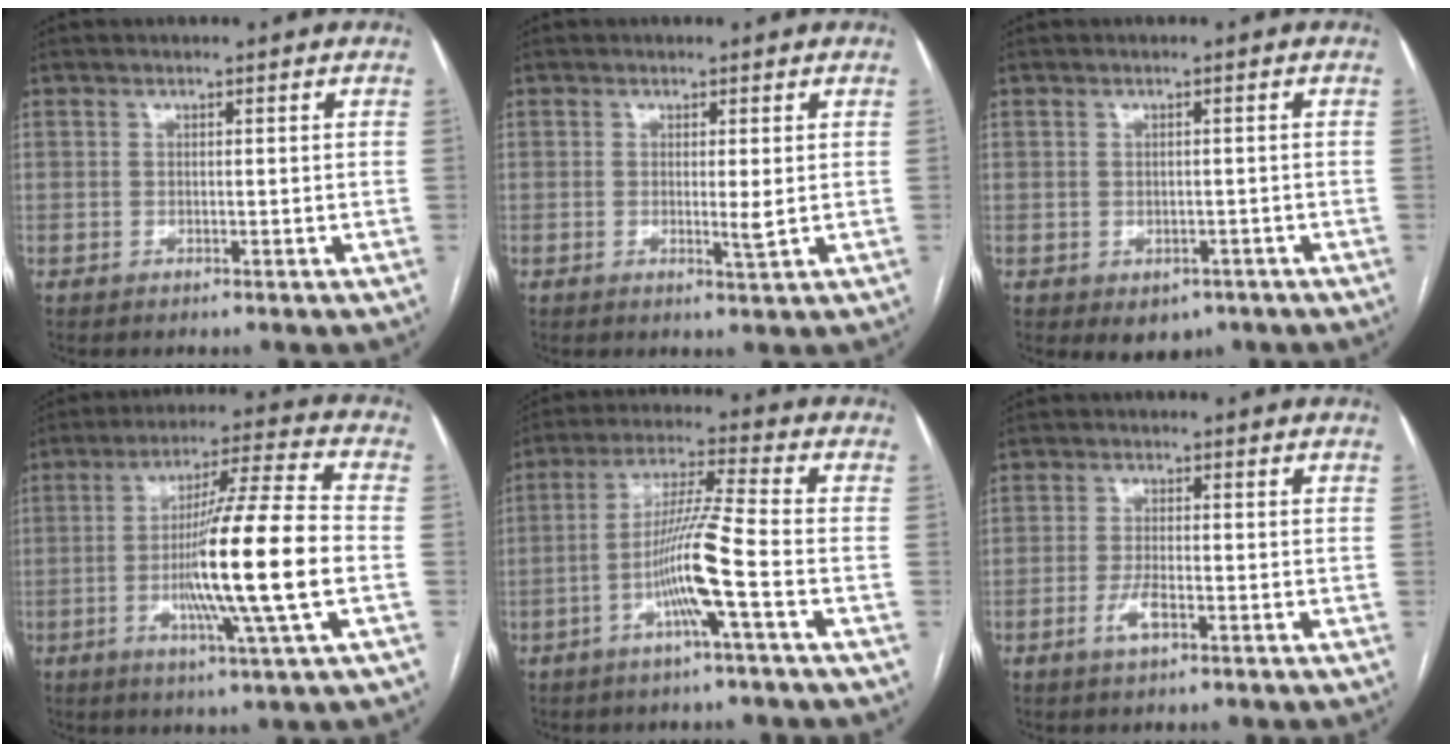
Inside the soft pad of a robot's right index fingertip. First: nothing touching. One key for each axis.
{"total": 2.0, "fx": 0.1, "fy": 0.1, "fz": 2.0, "tx": -0.033, "ty": -0.006, "tz": 0.001}
{"total": 3.5, "fx": -1.8, "fy": 2.6, "fz": 1.5, "tx": -0.010, "ty": 0.001, "tz": -0.011}
{"total": 16.6, "fx": -2.9, "fy": -1.1, "fz": 16.3, "tx": -0.282, "ty": -0.009, "tz": -0.058}
{"total": 11.0, "fx": -3.8, "fy": -1.1, "fz": 10.3, "tx": -0.199, "ty": 0.003, "tz": -0.076}
{"total": 3.3, "fx": -1.6, "fy": 0.8, "fz": 2.8, "tx": -0.058, "ty": -0.001, "tz": -0.029}